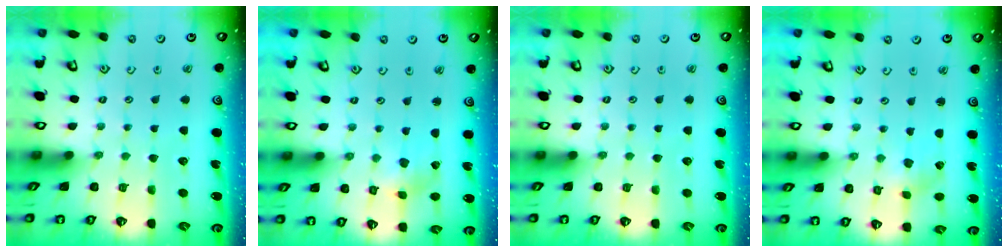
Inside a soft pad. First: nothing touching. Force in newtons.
{"total": 1.4, "press": 1.3, "slide": 0.3}
{"total": 0.0}
{"total": 0.0}